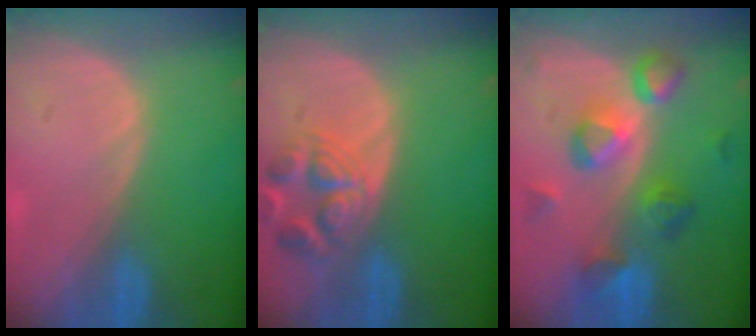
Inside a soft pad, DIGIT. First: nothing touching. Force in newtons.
{"total": 6.9, "press": 6.3, "slide": 2.8}
{"total": 8.3, "press": 8.1, "slide": 1.7}